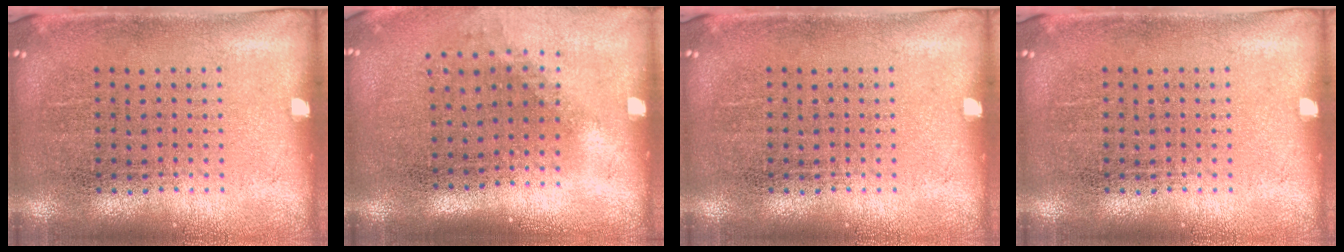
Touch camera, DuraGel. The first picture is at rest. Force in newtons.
{"total": 1.2, "press": 0.9, "slide": 0.9}
{"total": 0.0}
{"total": 0.0}